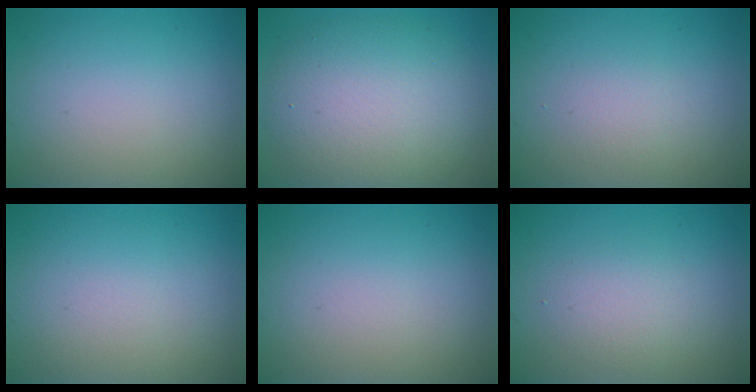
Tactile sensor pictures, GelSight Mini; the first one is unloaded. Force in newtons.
{"total": 8.5, "press": 8.5, "slide": 0.3}
{"total": 1.2, "press": 1.2, "slide": 0.1}
{"total": 0.0}
{"total": 0.0}
{"total": 2.1, "press": 2.1, "slide": 0.1}